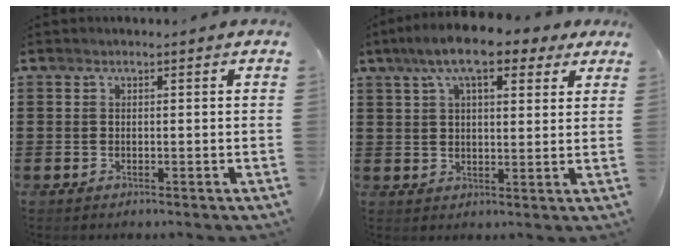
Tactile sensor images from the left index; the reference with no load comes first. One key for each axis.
{"total": 9.7, "fx": 6.6, "fy": 2.9, "fz": 6.6, "tx": -0.137, "ty": 0.003, "tz": 0.117}